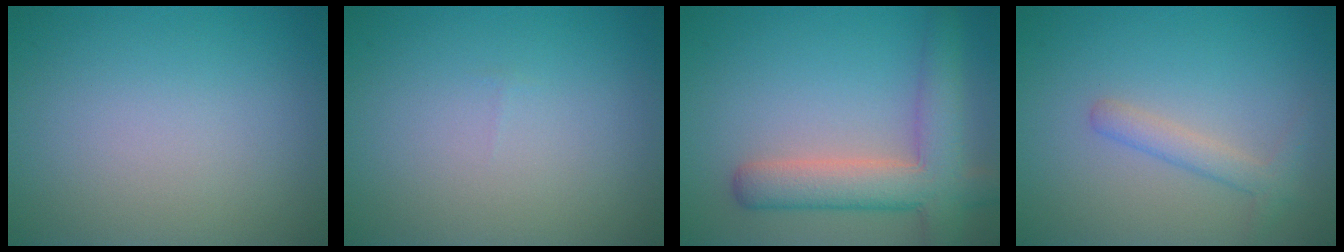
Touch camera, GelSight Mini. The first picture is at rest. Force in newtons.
{"total": 0.0}
{"total": 6.1, "press": 6.1, "slide": 0.5}
{"total": 2.0, "press": 2.0, "slide": 0.0}